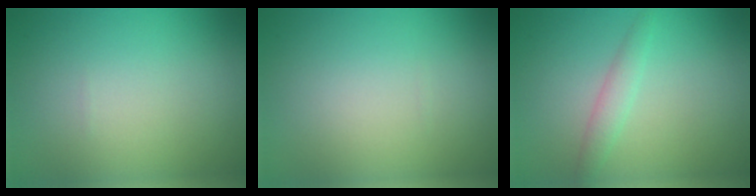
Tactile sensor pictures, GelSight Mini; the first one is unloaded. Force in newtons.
{"total": 0.0}
{"total": 1.6, "press": 1.6, "slide": 0.1}